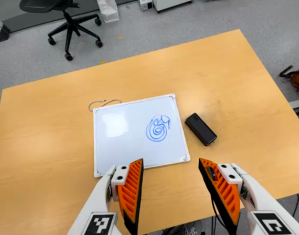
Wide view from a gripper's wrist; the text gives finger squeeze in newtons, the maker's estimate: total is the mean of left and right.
{"total": 0.0}